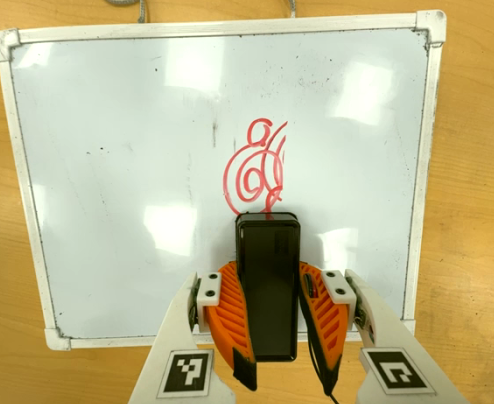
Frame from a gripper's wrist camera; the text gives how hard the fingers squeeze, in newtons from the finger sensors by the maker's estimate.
{"total": 10.7, "left": 8.6, "right": 12.7}